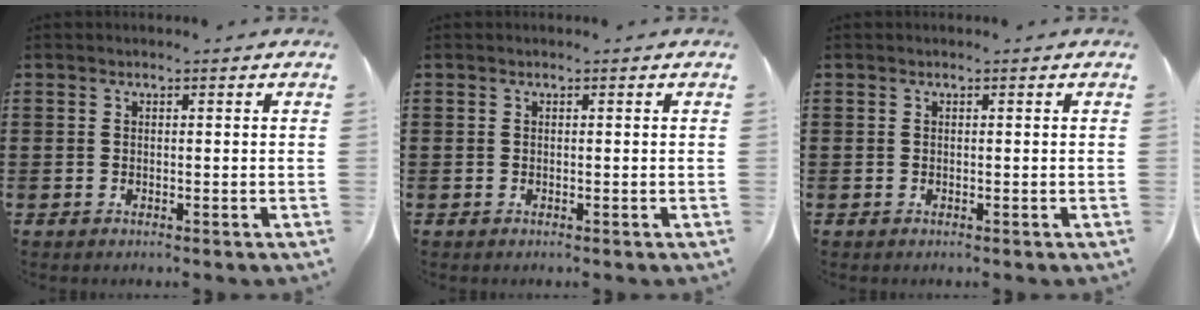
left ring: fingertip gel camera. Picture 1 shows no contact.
{"total": 0.0}
{"total": 0.0}